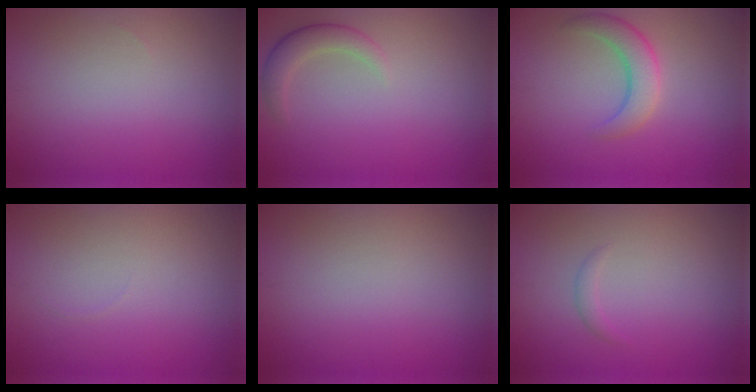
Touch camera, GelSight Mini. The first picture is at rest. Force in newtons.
{"total": 2.3, "press": 2.3, "slide": 0.3}
{"total": 3.4, "press": 3.4, "slide": 0.2}
{"total": 0.0}
{"total": 0.0}
{"total": 0.7, "press": 0.7, "slide": 0.1}